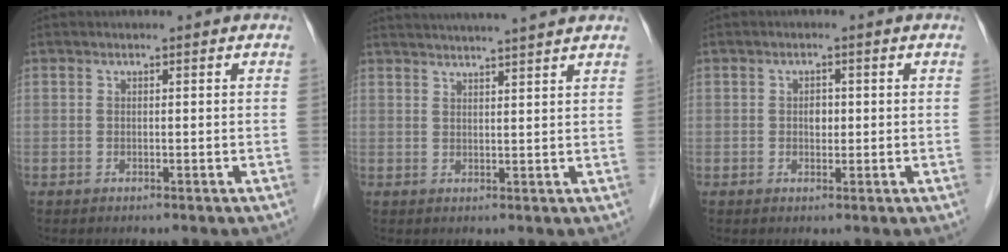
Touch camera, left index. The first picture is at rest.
{"total": 12.1, "force": [11.1, -0.6, 4.9], "torque": [-0.080, 0.021, 0.145]}
{"total": 1.6, "force": [0.0, 1.2, 1.1], "torque": [-0.017, 0.003, 0.001]}